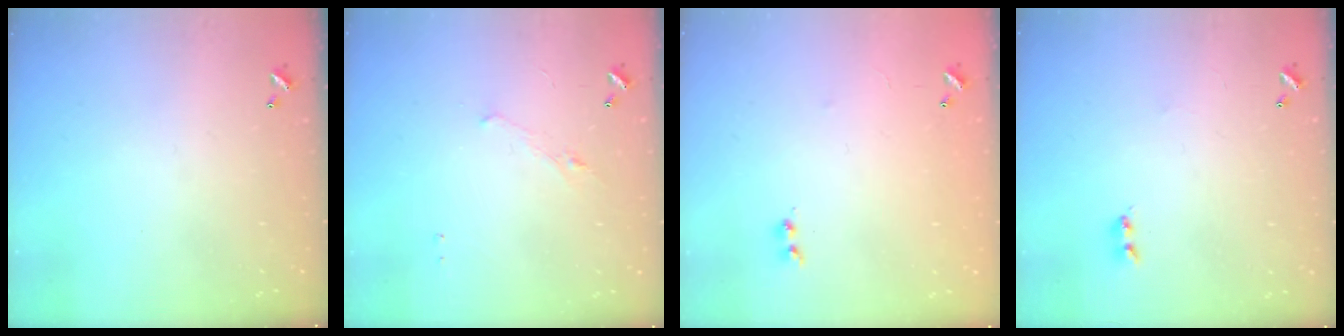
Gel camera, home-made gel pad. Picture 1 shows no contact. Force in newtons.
{"total": 1.3, "press": 1.2, "slide": 0.6}
{"total": 7.3, "press": 7.3, "slide": 0.5}
{"total": 2.2, "press": 2.1, "slide": 0.6}